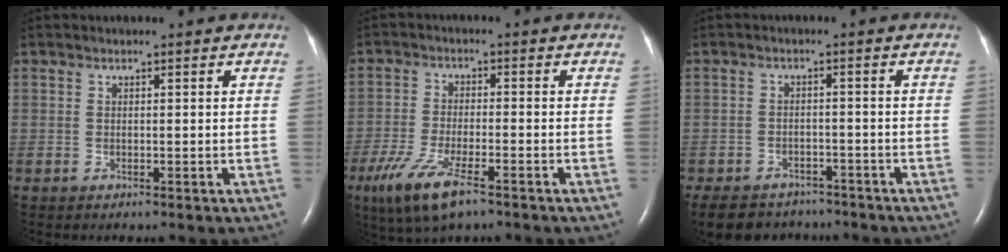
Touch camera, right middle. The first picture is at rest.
{"total": 9.1, "force": [-5.6, 2.0, 6.9], "torque": [-0.144, -0.022, -0.098]}
{"total": 11.3, "force": [-9.2, 5.8, 3.1], "torque": [-0.063, -0.001, -0.121]}